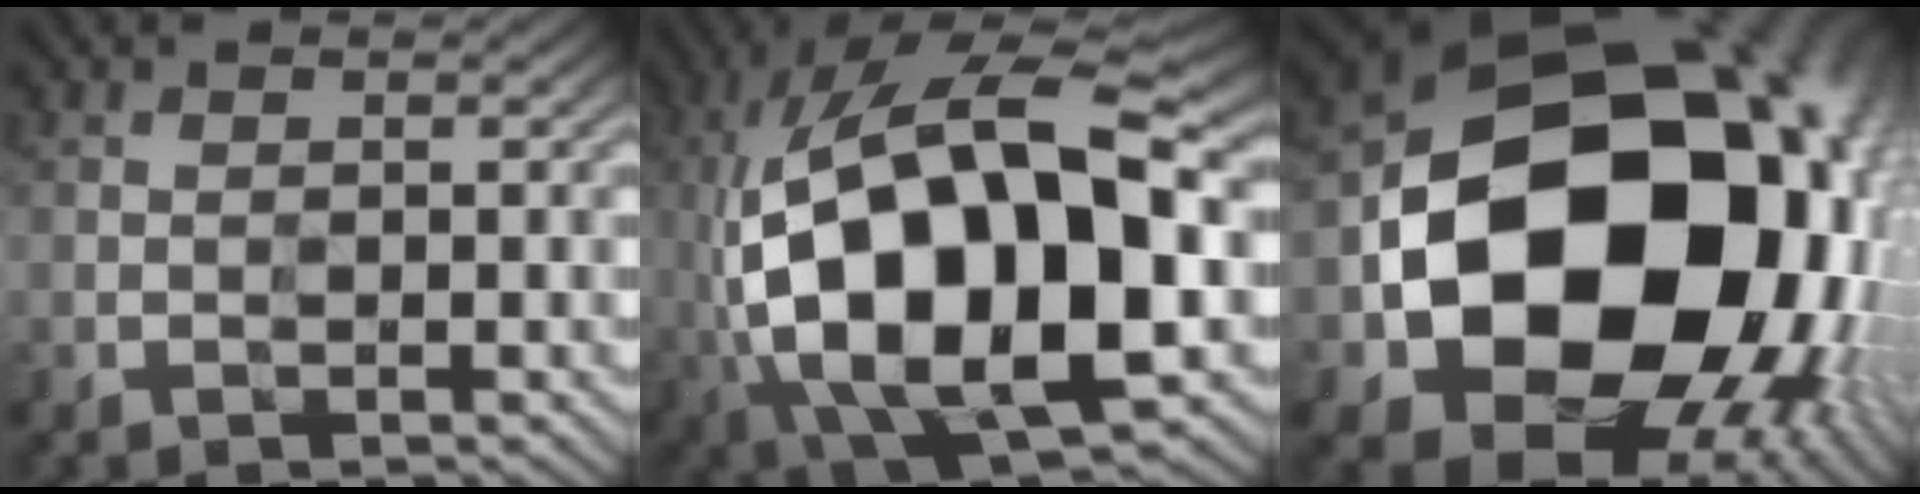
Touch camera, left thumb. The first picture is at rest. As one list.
[{"total": 19.4, "force": [-1.4, 9.2, 17.0], "torque": [-0.350, -0.005, -0.022]}, {"total": 20.7, "force": [-1.2, 17.2, 11.6], "torque": [-0.268, -0.055, 0.021]}]